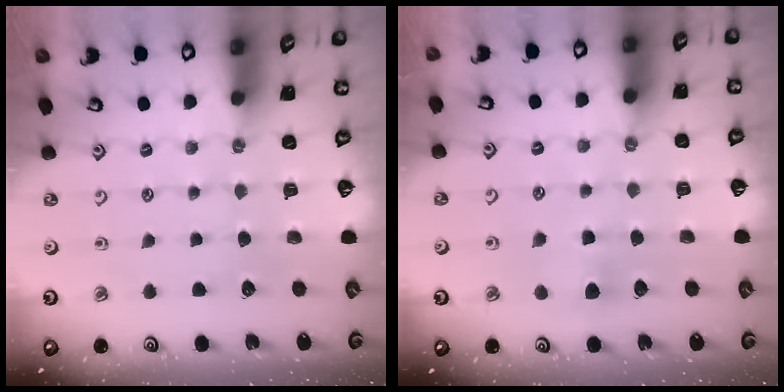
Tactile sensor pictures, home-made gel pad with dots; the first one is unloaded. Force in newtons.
{"total": 4.2, "press": 4.1, "slide": 0.6}